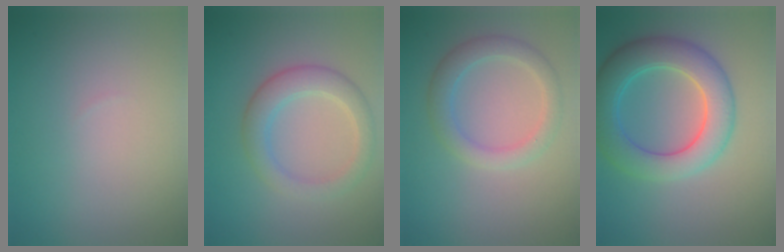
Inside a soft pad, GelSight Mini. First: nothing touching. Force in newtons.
{"total": 3.7, "press": 3.7, "slide": 0.1}
{"total": 3.1, "press": 3.0, "slide": 0.4}
{"total": 7.1, "press": 7.1, "slide": 0.5}